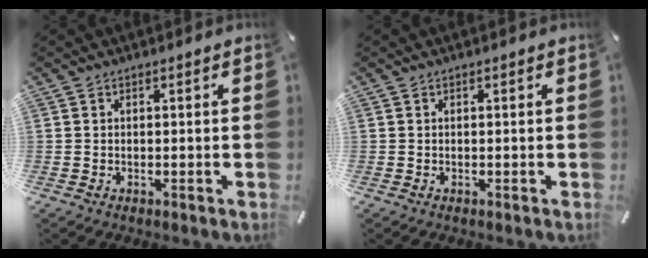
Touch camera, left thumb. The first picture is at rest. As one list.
[{"total": 0.0}]